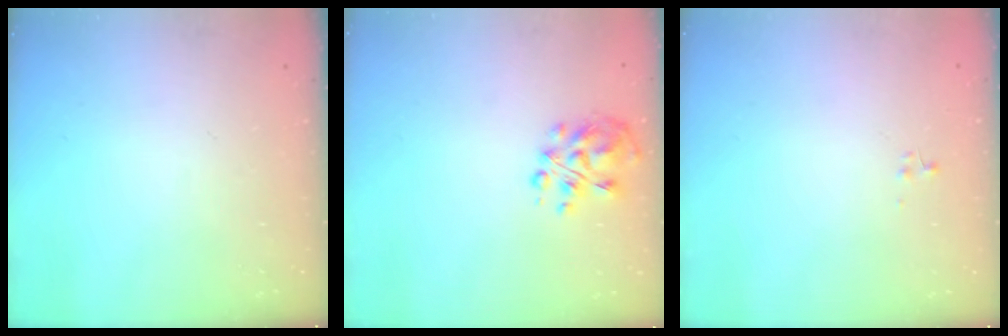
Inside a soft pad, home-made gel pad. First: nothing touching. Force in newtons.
{"total": 7.1, "press": 7.0, "slide": 1.4}
{"total": 0.0}